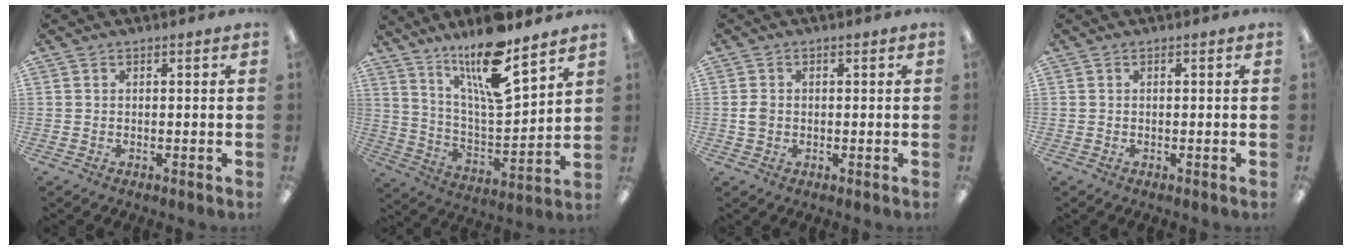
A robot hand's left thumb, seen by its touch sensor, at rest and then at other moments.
{"total": 16.9, "force": [12.6, 3.8, 10.5], "torque": [-0.189, -0.081, 0.210]}
{"total": 2.2, "force": [0.0, 1.8, 1.3], "torque": [-0.016, 0.002, -0.003]}
{"total": 0.0}